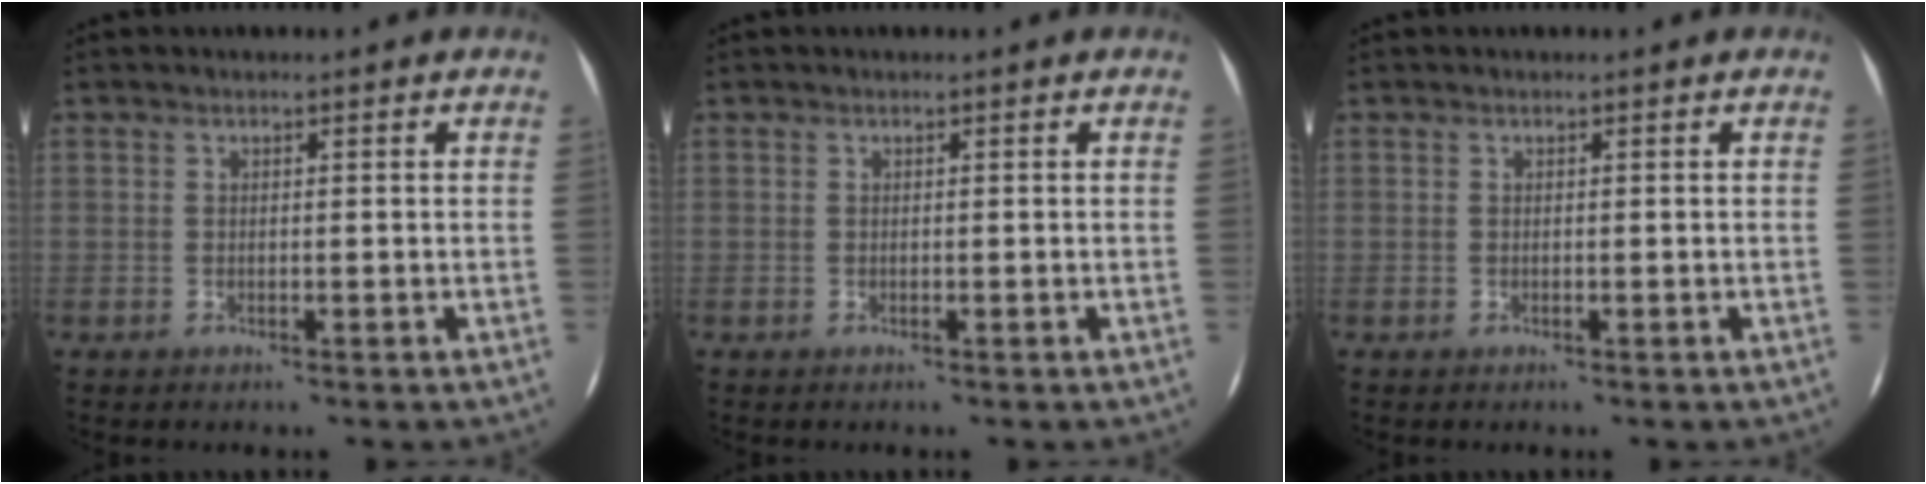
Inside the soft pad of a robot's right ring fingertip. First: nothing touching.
{"total": 0.0}
{"total": 0.0}